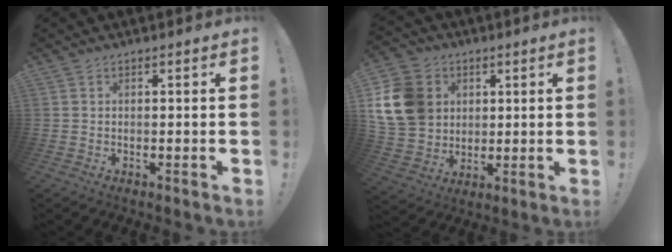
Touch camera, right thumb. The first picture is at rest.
{"total": 16.4, "force": [3.9, 13.7, 8.0], "torque": [-0.141, -0.007, 0.083]}